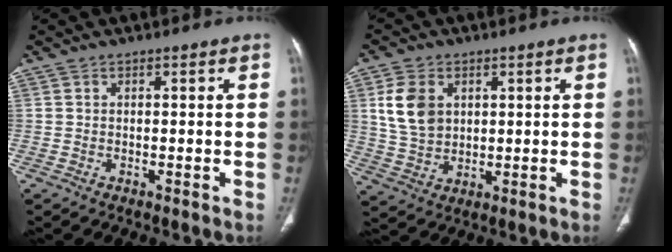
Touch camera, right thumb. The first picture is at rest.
{"total": 8.7, "force": [2.6, 6.2, 5.4], "torque": [-0.091, -0.009, 0.060]}